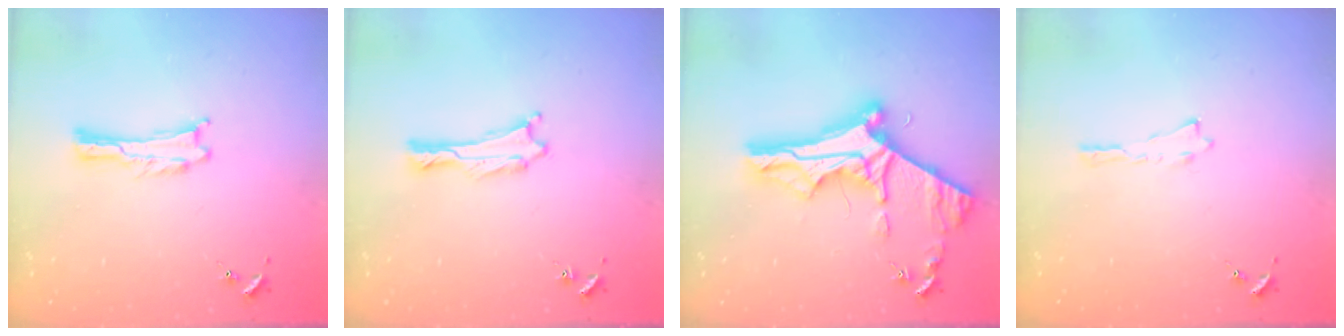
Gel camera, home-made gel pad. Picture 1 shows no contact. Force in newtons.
{"total": 0.6, "press": 0.5, "slide": 0.1}
{"total": 11.8, "press": 11.7, "slide": 1.4}
{"total": 0.0}